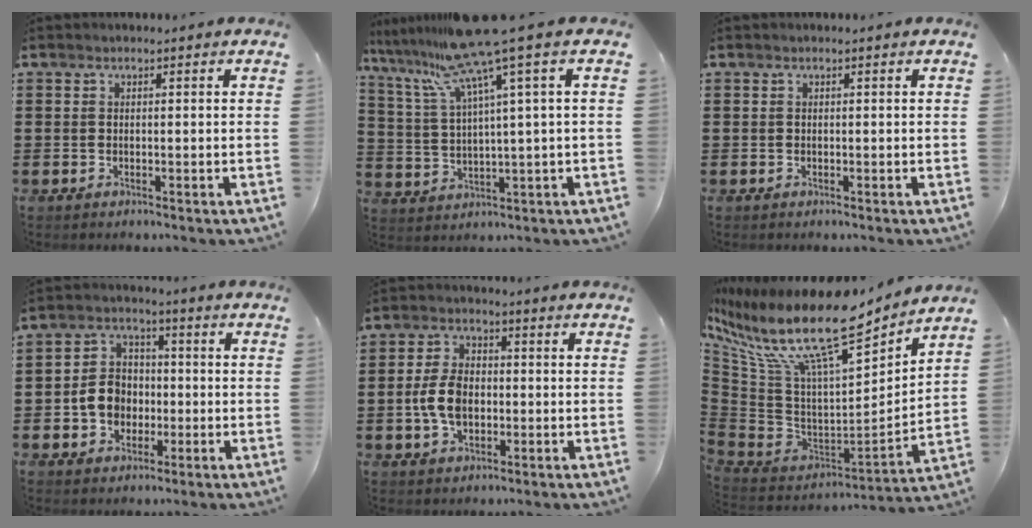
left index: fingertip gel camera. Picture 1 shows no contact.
{"total": 11.1, "force": [7.2, -0.4, 8.4], "torque": [-0.201, -0.045, 0.115]}
{"total": 0.0}
{"total": 7.5, "force": [-1.2, 7.0, 2.4], "torque": [-0.080, 0.020, -0.022]}
{"total": 6.7, "force": [-1.1, 4.3, 5.1], "torque": [-0.120, 0.003, -0.027]}
{"total": 15.6, "force": [10.1, 4.4, 11.1], "torque": [-0.238, -0.075, 0.159]}